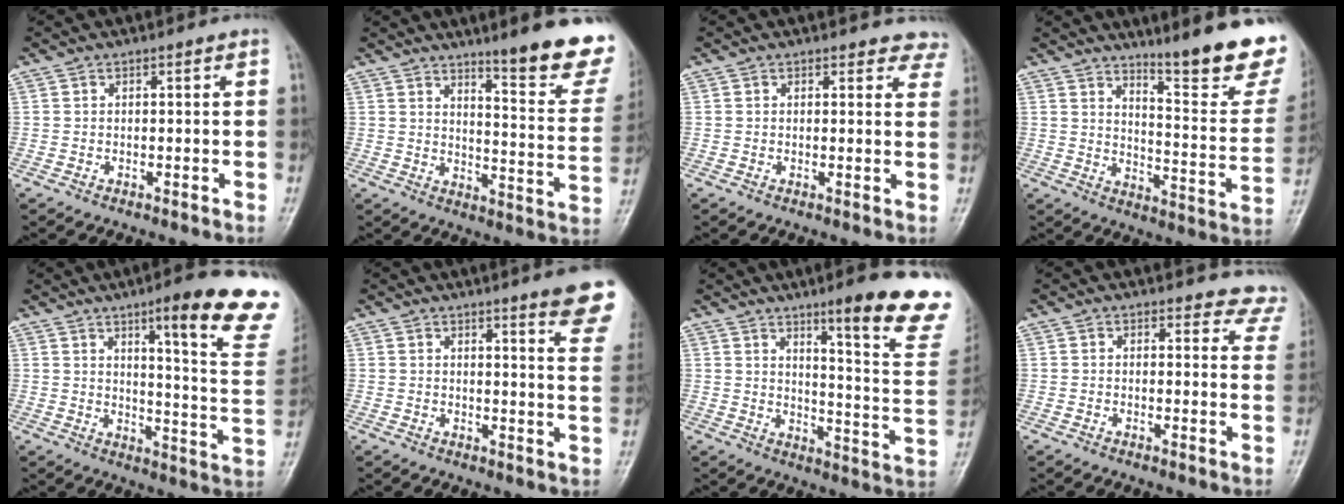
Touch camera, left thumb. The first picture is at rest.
{"total": 16.6, "force": [11.8, 2.2, 11.5], "torque": [-0.116, -0.090, 0.158]}
{"total": 5.3, "force": [4.8, 2.1, 0.1], "torque": [0.046, -0.021, 0.024]}
{"total": 18.4, "force": [13.8, 2.4, 11.9], "torque": [-0.130, -0.119, 0.192]}
{"total": 20.5, "force": [12.5, 3.0, 16.0], "torque": [-0.180, -0.065, 0.161]}
{"total": 11.8, "force": [8.5, 1.3, 8.0], "torque": [-0.071, -0.042, 0.085]}
{"total": 19.2, "force": [12.3, 2.4, 14.5], "torque": [-0.153, -0.076, 0.167]}
{"total": 8.1, "force": [7.6, 2.9, 0.0], "torque": [0.056, -0.045, 0.045]}